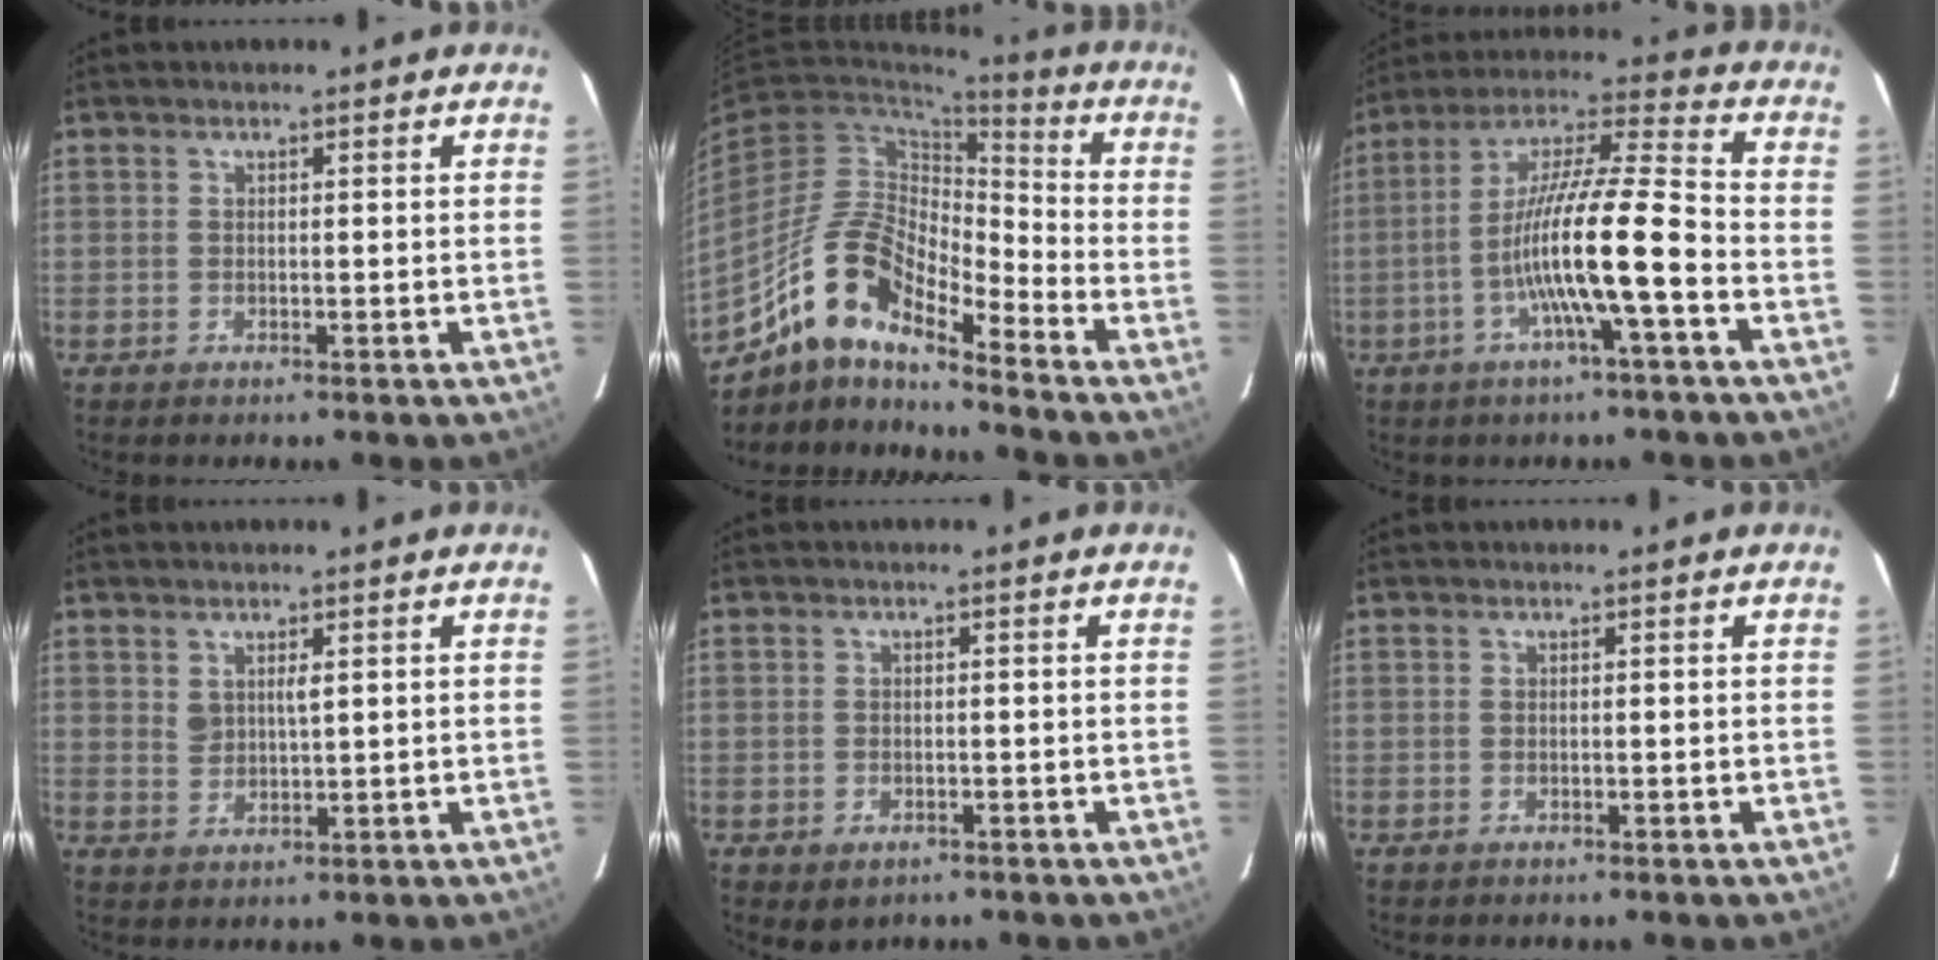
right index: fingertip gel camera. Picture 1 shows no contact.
{"total": 12.0, "force": [-9.5, 3.0, 6.7], "torque": [-0.134, 0.028, -0.174]}
{"total": 14.4, "force": [-4.3, 0.3, 13.8], "torque": [-0.254, 0.012, -0.081]}
{"total": 2.6, "force": [1.3, 0.9, 2.1], "torque": [-0.045, -0.002, 0.030]}
{"total": 2.0, "force": [-1.0, 1.5, 0.9], "torque": [-0.012, 0.001, -0.001]}
{"total": 0.0}